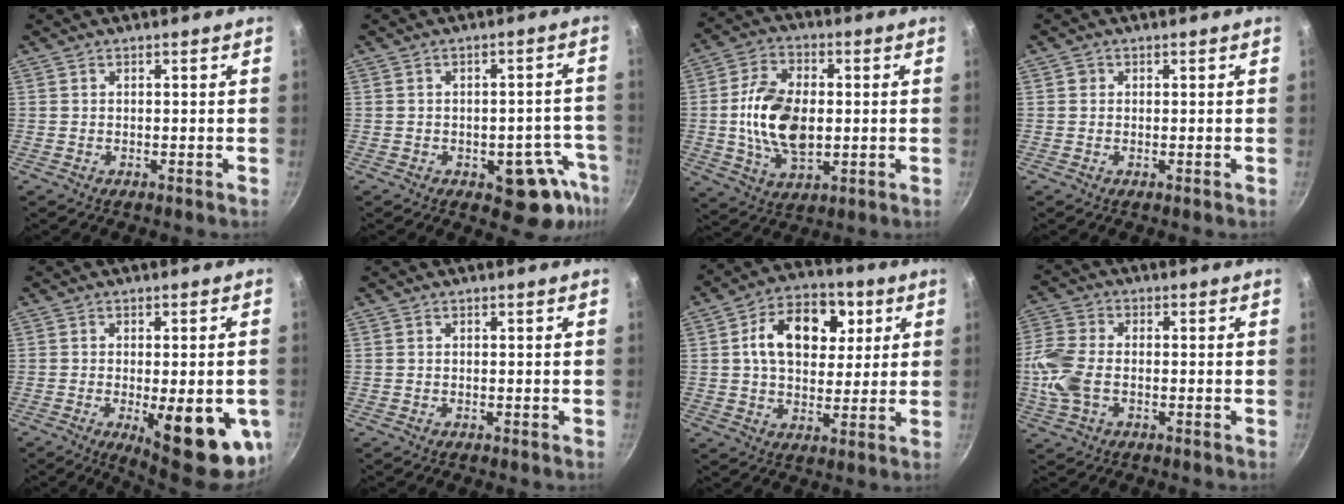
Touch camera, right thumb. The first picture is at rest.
{"total": 9.3, "force": [-4.5, 4.3, 6.9], "torque": [-0.053, 0.034, -0.048]}
{"total": 14.4, "force": [-0.1, 8.5, 11.6], "torque": [-0.204, 0.003, 0.001]}
{"total": 0.9, "force": [0.2, 0.8, 0.2], "torque": [0.003, 0.002, 0.002]}
{"total": 16.9, "force": [-5.1, 5.9, 14.9], "torque": [-0.147, -0.014, -0.049]}
{"total": 0.0}
{"total": 14.9, "force": [3.9, 9.9, 10.4], "torque": [-0.135, 0.005, 0.056]}
{"total": 9.9, "force": [-1.6, 6.1, 7.7], "torque": [-0.190, 0.016, -0.036]}